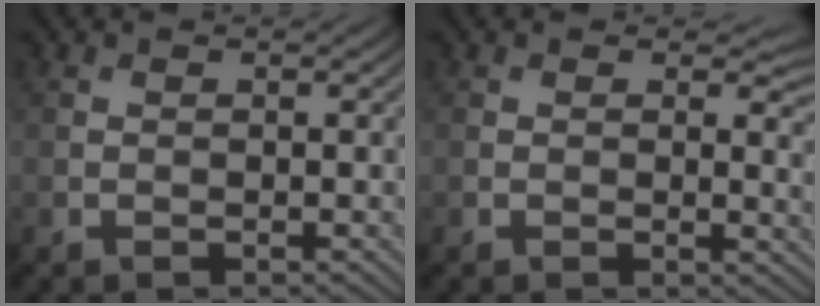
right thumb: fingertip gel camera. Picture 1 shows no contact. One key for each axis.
{"total": 3.3, "fx": 0.9, "fy": 1.5, "fz": 2.8, "tx": -0.036, "ty": -0.007, "tz": 0.012}